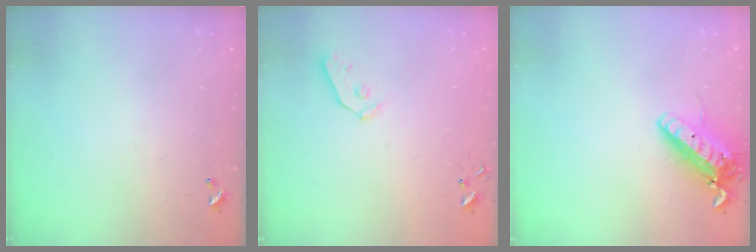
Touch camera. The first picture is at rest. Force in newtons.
{"total": 5.7, "press": 5.7, "slide": 0.4}
{"total": 15.3, "press": 15.1, "slide": 2.8}